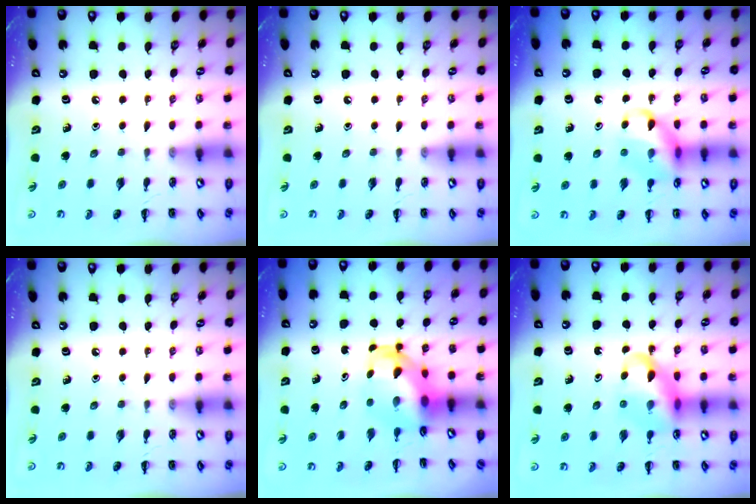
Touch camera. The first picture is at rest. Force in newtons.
{"total": 0.0}
{"total": 11.7, "press": 11.6, "slide": 1.6}
{"total": 0.0}
{"total": 6.0, "press": 5.9, "slide": 1.2}
{"total": 11.9, "press": 11.5, "slide": 3.3}